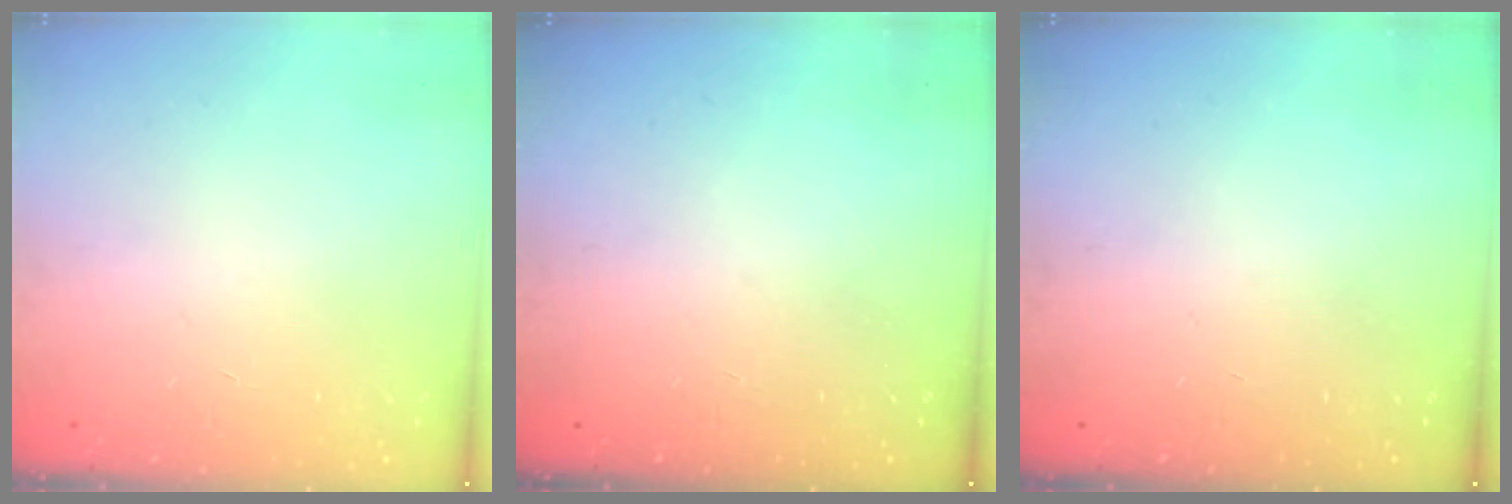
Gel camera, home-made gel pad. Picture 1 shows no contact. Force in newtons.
{"total": 0.0}
{"total": 0.0}